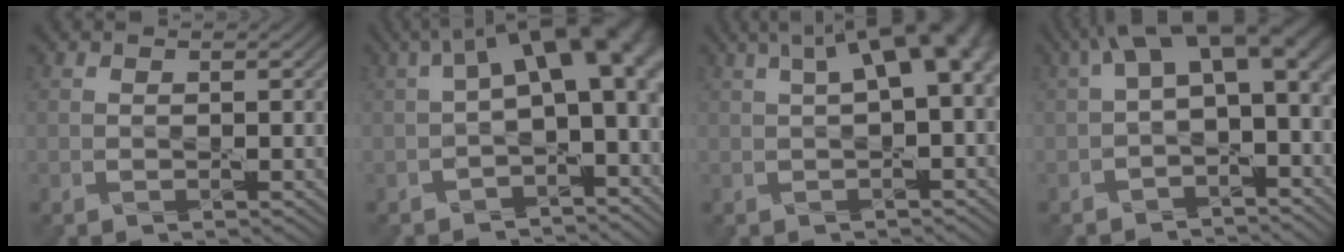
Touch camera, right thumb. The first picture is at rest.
{"total": 12.6, "force": [1.3, 6.3, 10.8], "torque": [-0.162, 0.000, 0.029]}
{"total": 7.8, "force": [1.9, 2.5, 7.1], "torque": [-0.102, 0.022, 0.031]}
{"total": 10.4, "force": [1.1, 5.5, 8.8], "torque": [-0.144, -0.001, 0.021]}